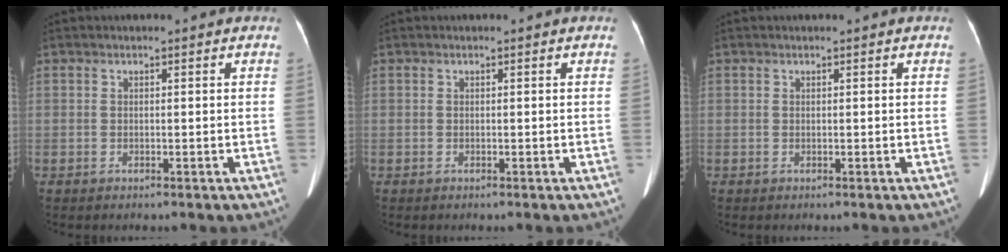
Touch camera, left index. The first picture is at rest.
{"total": 0.0}
{"total": 0.0}